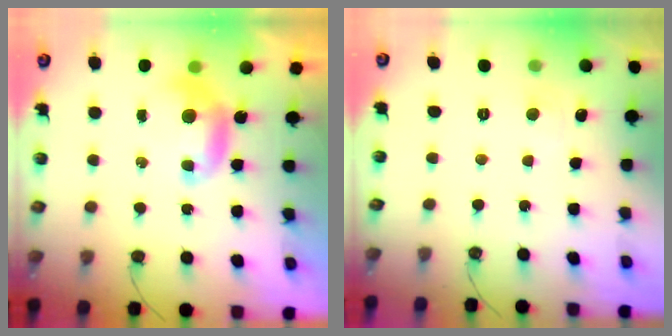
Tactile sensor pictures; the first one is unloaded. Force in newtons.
{"total": 3.4, "press": 3.4, "slide": 0.3}